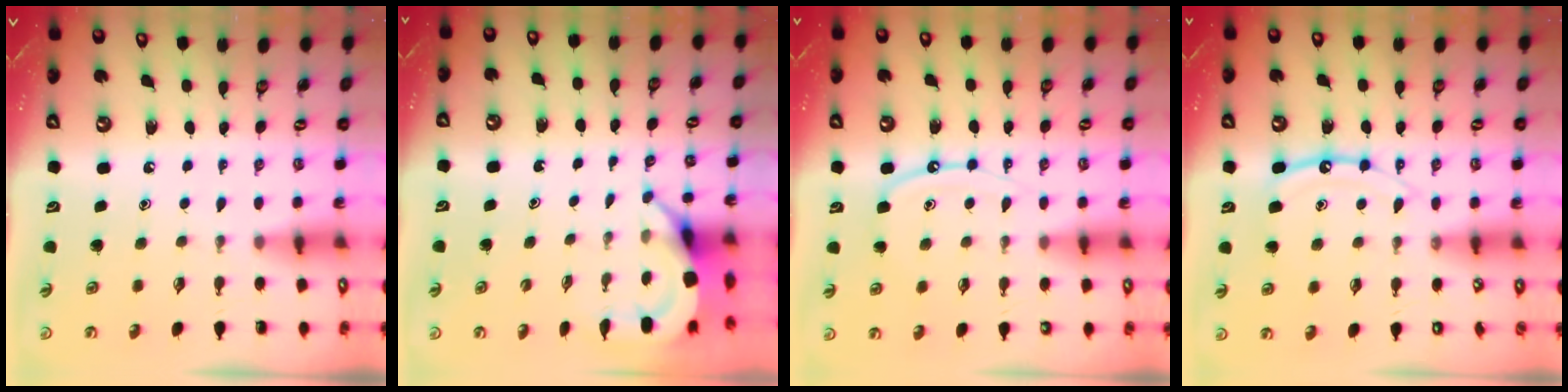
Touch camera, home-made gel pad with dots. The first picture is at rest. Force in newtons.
{"total": 4.6, "press": 4.6, "slide": 0.5}
{"total": 8.9, "press": 8.9, "slide": 0.9}
{"total": 11.4, "press": 11.3, "slide": 1.1}